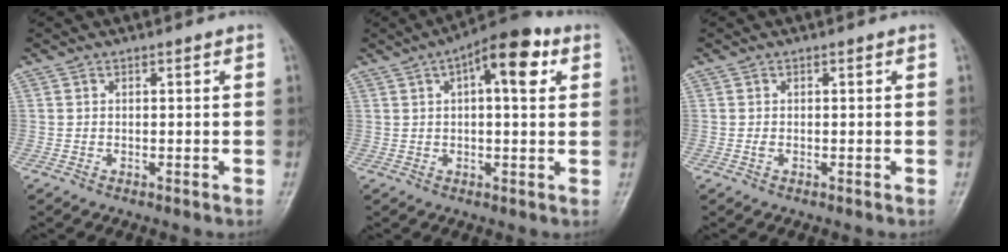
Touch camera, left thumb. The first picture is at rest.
{"total": 11.1, "force": [4.2, 4.4, 9.3], "torque": [-0.121, 0.018, 0.055]}
{"total": 0.8, "force": [0.0, 0.3, 0.7], "torque": [-0.013, 0.001, 0.001]}